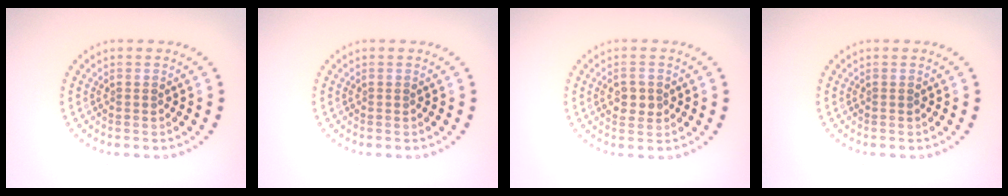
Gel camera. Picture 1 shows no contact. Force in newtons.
{"total": 0.0}
{"total": 2.0, "press": 2.0, "slide": 0.1}
{"total": 0.0}